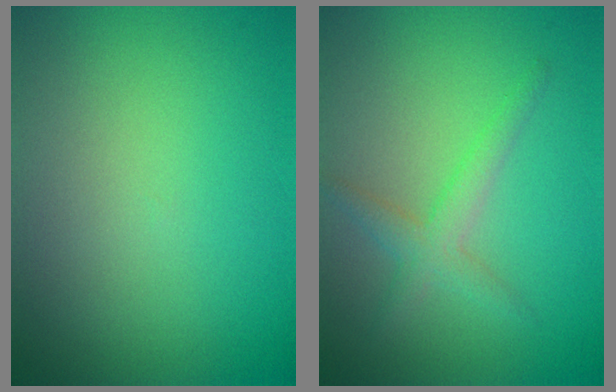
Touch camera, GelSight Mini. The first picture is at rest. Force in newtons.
{"total": 2.2, "press": 2.2, "slide": 0.1}